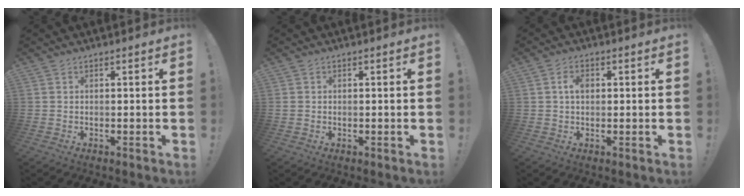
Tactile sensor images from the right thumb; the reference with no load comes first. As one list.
[{"total": 1.0, "force": [0.2, 0.9, 0.3], "torque": [-0.005, 0.003, 0.004]}, {"total": 3.5, "force": [0.6, 2.0, 2.7], "torque": [-0.041, 0.003, 0.006]}]